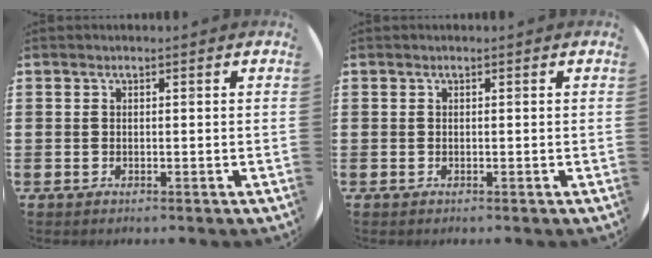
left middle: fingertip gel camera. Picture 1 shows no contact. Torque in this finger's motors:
{"motor_torque": [0.00, 0.00, 0.00, -0.01]}